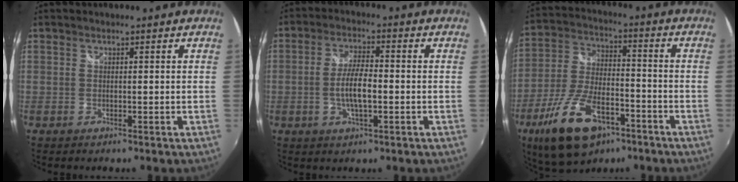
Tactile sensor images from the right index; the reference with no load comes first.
{"total": 6.7, "force": [-1.4, 1.9, 6.2], "torque": [-0.120, 0.000, -0.025]}
{"total": 17.6, "force": [-9.9, 8.1, 12.2], "torque": [-0.253, -0.021, -0.173]}